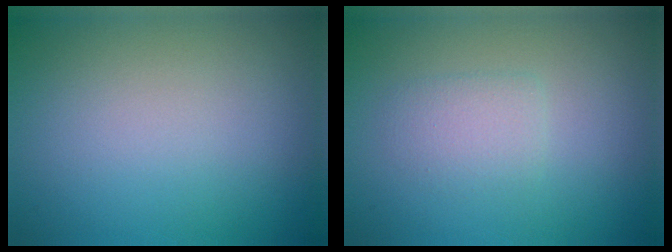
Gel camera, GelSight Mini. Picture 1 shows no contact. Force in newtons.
{"total": 1.7, "press": 1.7, "slide": 0.3}